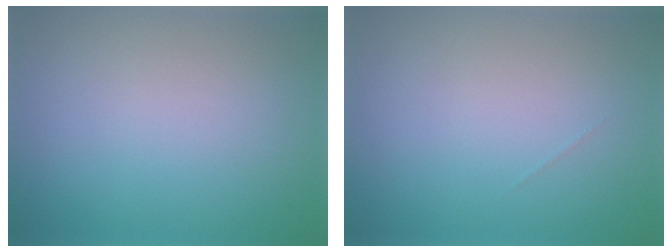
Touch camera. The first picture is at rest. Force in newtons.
{"total": 0.0}